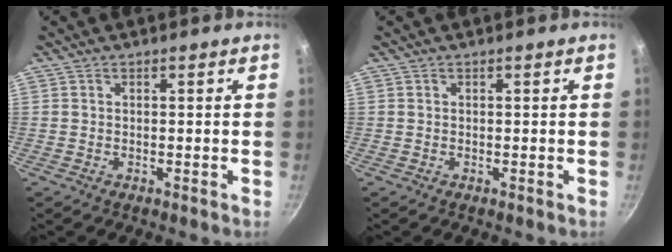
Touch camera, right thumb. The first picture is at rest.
{"total": 0.0}